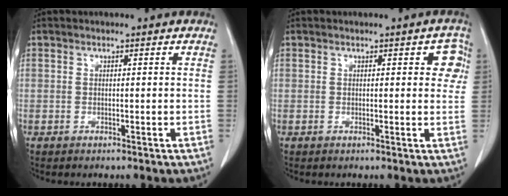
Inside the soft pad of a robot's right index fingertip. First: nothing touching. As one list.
[{"total": 3.6, "force": [1.2, 1.8, 2.9], "torque": [-0.016, 0.008, 0.007]}]